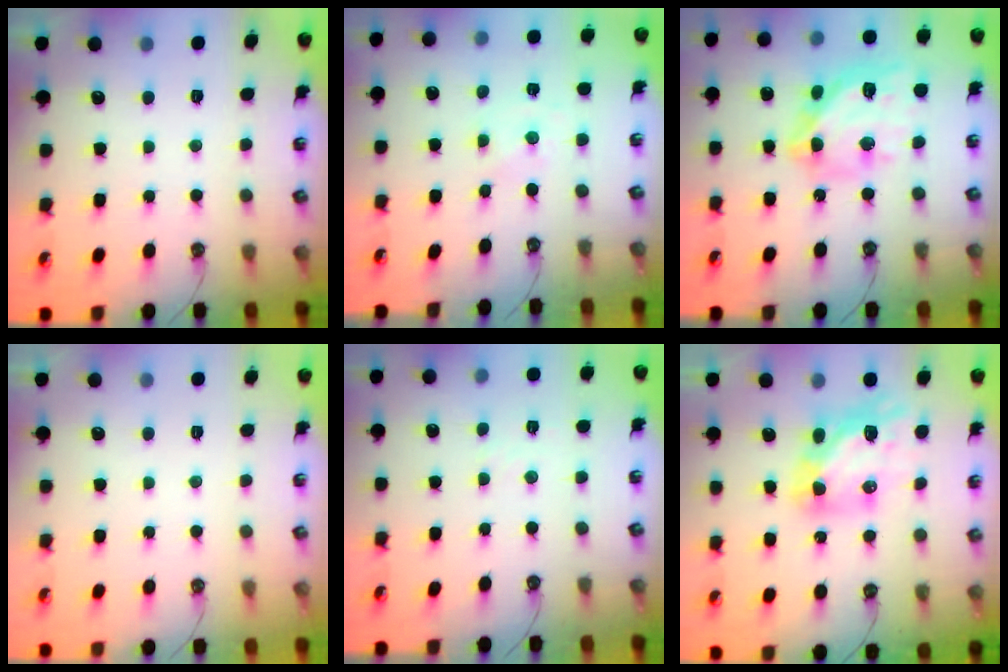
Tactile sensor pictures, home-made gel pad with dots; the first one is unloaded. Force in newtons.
{"total": 0.0}
{"total": 17.8, "press": 17.7, "slide": 1.7}
{"total": 0.0}
{"total": 2.4, "press": 2.4, "slide": 0.4}
{"total": 12.2, "press": 12.2, "slide": 1.2}